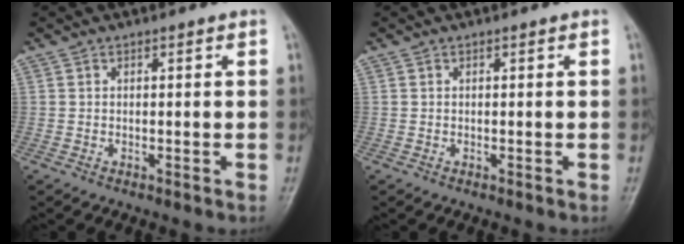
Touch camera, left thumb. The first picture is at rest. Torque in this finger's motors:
{"motor_torque": [0.00, 0.00, -0.08, -0.06, 0.00]}